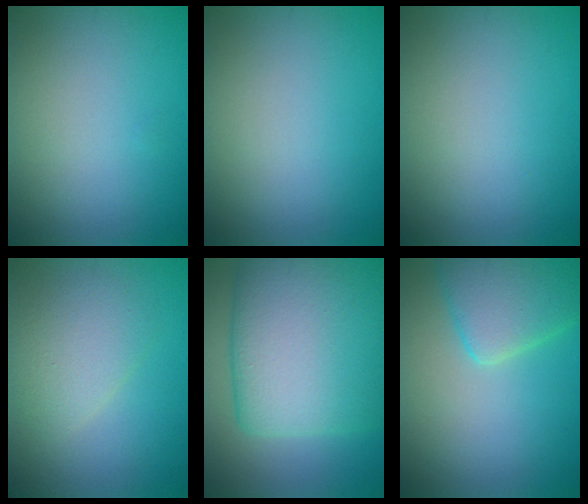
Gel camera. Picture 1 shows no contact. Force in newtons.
{"total": 0.0}
{"total": 0.0}
{"total": 3.0, "press": 3.0, "slide": 0.2}
{"total": 13.8, "press": 13.8, "slide": 0.9}
{"total": 5.2, "press": 5.2, "slide": 0.3}